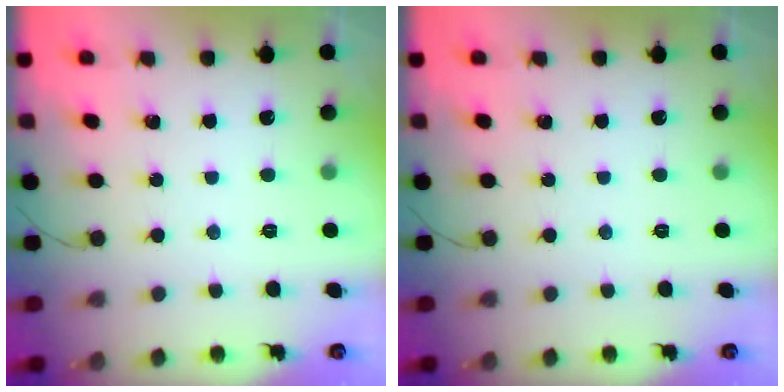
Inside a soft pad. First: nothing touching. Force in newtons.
{"total": 0.0}